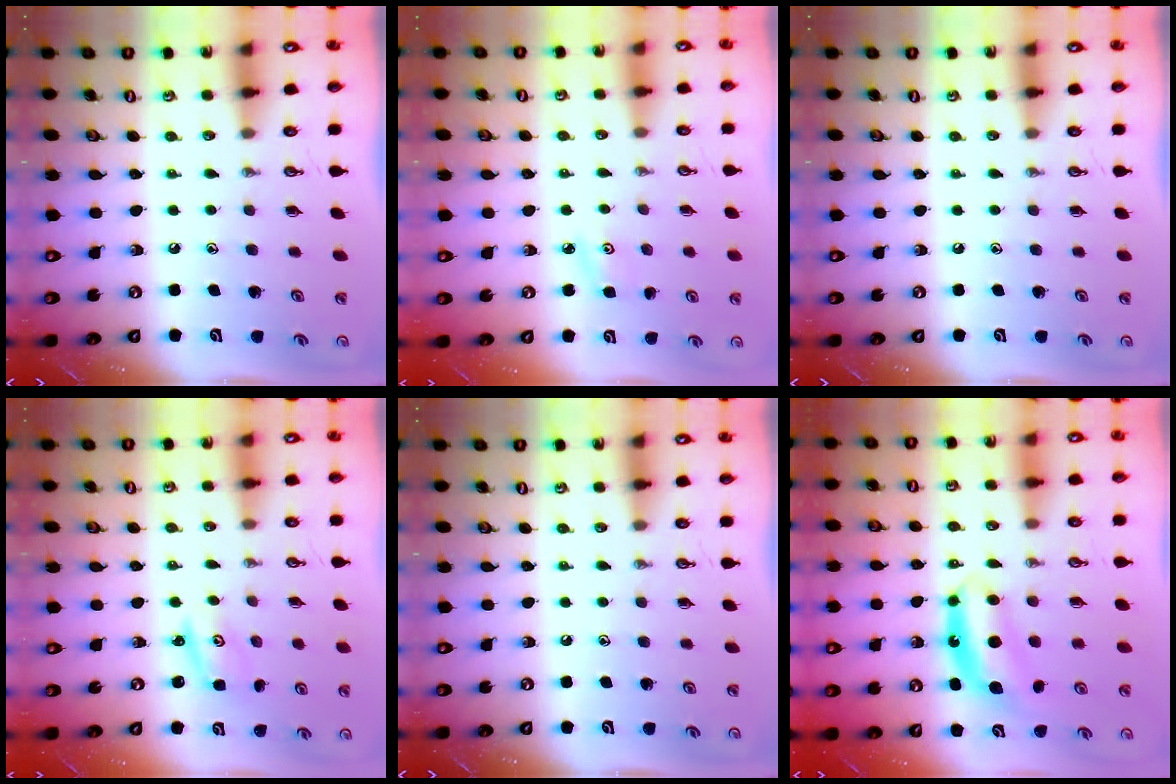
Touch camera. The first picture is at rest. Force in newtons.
{"total": 3.0, "press": 3.0, "slide": 0.4}
{"total": 0.0}
{"total": 2.4, "press": 2.4, "slide": 0.1}
{"total": 0.0}
{"total": 7.7, "press": 7.7, "slide": 0.3}